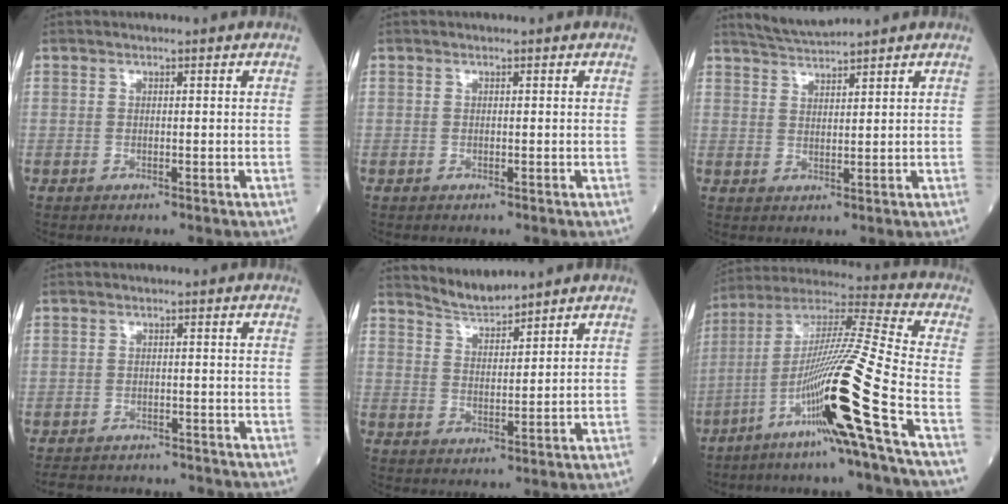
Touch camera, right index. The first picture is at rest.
{"total": 0.0}
{"total": 3.6, "force": [3.5, -0.9, 0.2], "torque": [-0.009, 0.003, 0.074]}
{"total": 9.5, "force": [-9.0, 2.7, 1.5], "torque": [-0.028, 0.013, -0.114]}
{"total": 4.0, "force": [4.0, -0.3, -0.1], "torque": [-0.001, -0.002, 0.082]}
{"total": 20.8, "force": [-8.7, -2.4, 18.8], "torque": [-0.361, -0.022, -0.165]}